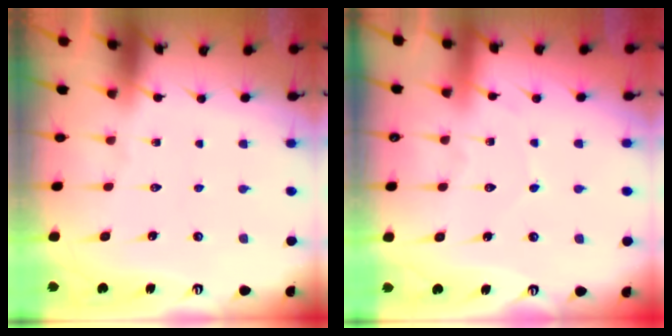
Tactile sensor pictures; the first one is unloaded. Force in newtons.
{"total": 3.3, "press": 3.3, "slide": 0.2}